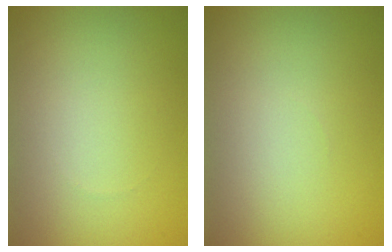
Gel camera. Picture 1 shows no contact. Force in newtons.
{"total": 0.0}